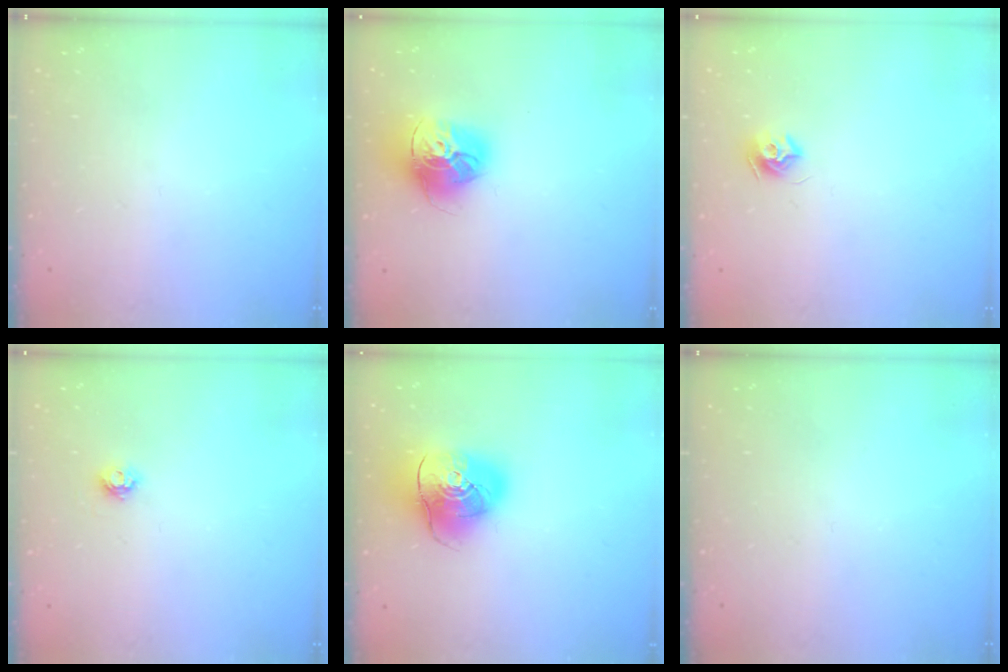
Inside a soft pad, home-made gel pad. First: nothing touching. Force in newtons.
{"total": 15.9, "press": 15.8, "slide": 1.4}
{"total": 7.6, "press": 7.6, "slide": 0.2}
{"total": 4.3, "press": 4.3, "slide": 0.6}
{"total": 14.0, "press": 13.8, "slide": 2.3}
{"total": 0.0}